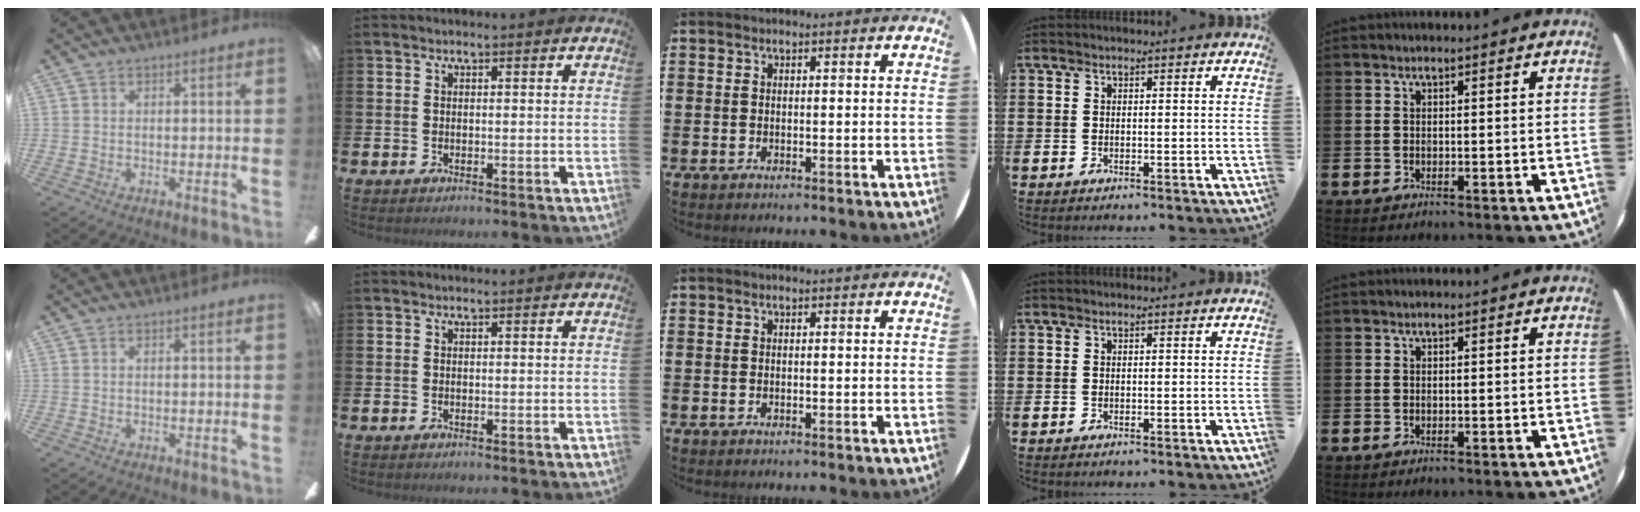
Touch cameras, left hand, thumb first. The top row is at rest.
{}